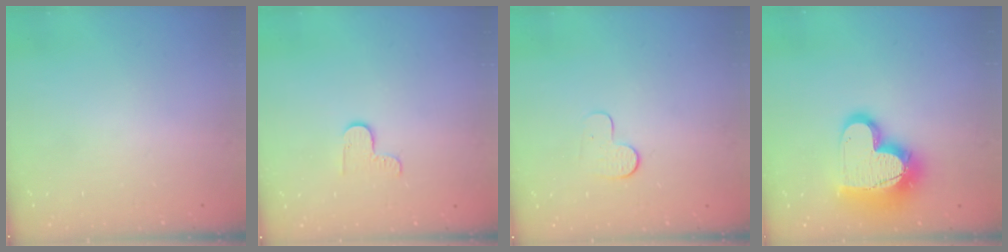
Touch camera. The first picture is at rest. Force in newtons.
{"total": 3.8, "press": 3.8, "slide": 0.5}
{"total": 4.1, "press": 4.1, "slide": 0.4}
{"total": 19.0, "press": 18.9, "slide": 1.3}